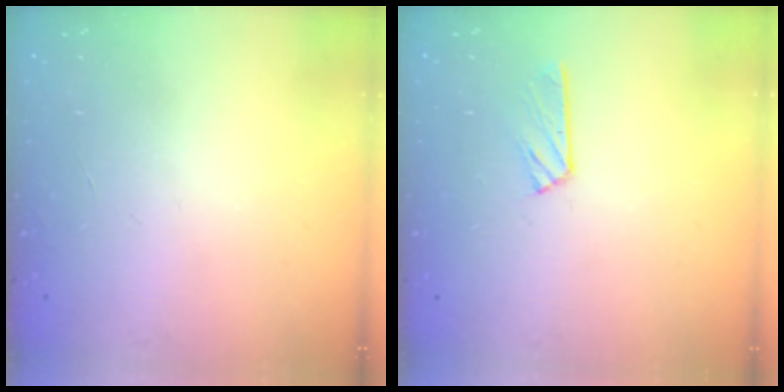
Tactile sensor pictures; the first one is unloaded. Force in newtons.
{"total": 2.9, "press": 2.9, "slide": 0.3}